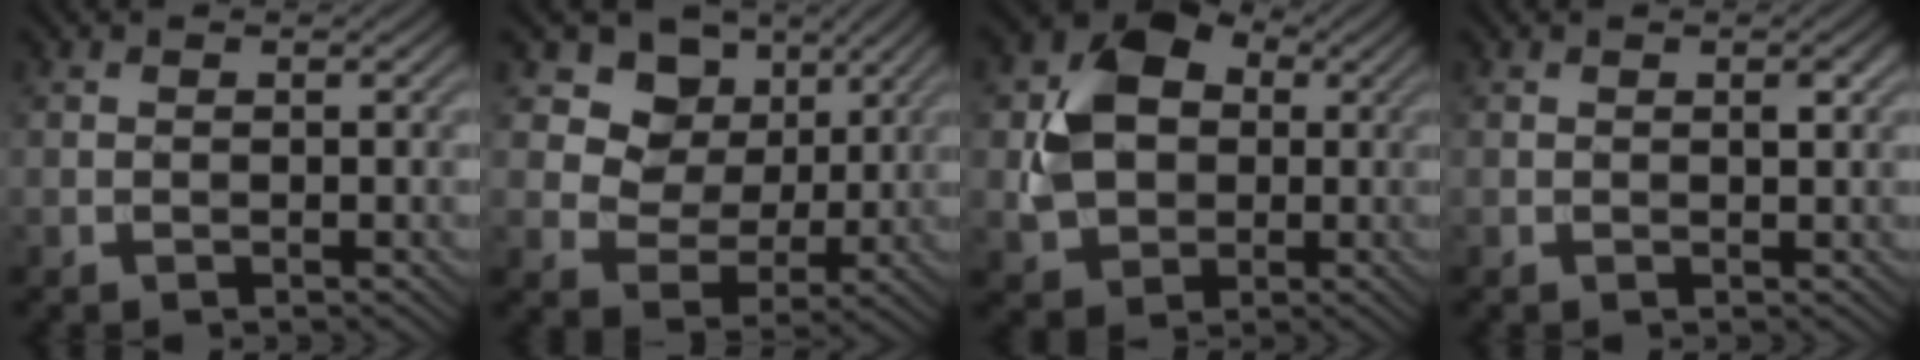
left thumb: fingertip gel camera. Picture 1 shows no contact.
{"total": 10.6, "force": [5.1, 7.9, 4.8], "torque": [-0.109, -0.013, 0.108]}
{"total": 8.2, "force": [0.9, 6.9, 4.4], "torque": [-0.097, 0.002, 0.019]}
{"total": 1.2, "force": [0.4, 0.4, 1.1], "torque": [-0.015, -0.001, 0.008]}